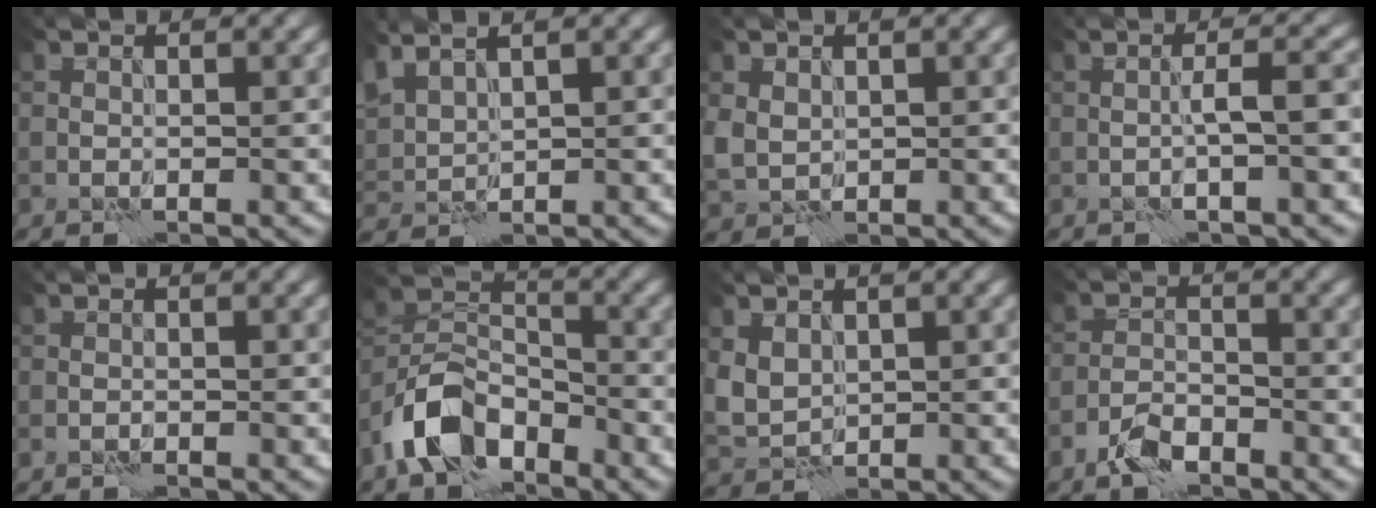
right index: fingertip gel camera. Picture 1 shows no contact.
{"total": 3.6, "force": [2.7, 1.3, 1.9], "torque": [-0.058, 0.011, 0.059]}
{"total": 2.4, "force": [0.7, 2.0, 1.2], "torque": [-0.036, -0.001, 0.015]}
{"total": 2.5, "force": [-0.4, 0.0, 2.5], "torque": [-0.044, 0.012, -0.011]}
{"total": 0.6, "force": [-0.4, 0.3, 0.2], "torque": [-0.001, 0.003, -0.009]}
{"total": 7.0, "force": [-4.5, 4.0, 3.5], "torque": [-0.062, 0.001, -0.098]}
{"total": 2.9, "force": [0.9, 2.2, 1.7], "torque": [-0.046, -0.002, 0.020]}
{"total": 2.9, "force": [-2.2, 1.1, 1.5], "torque": [-0.029, 0.005, -0.049]}